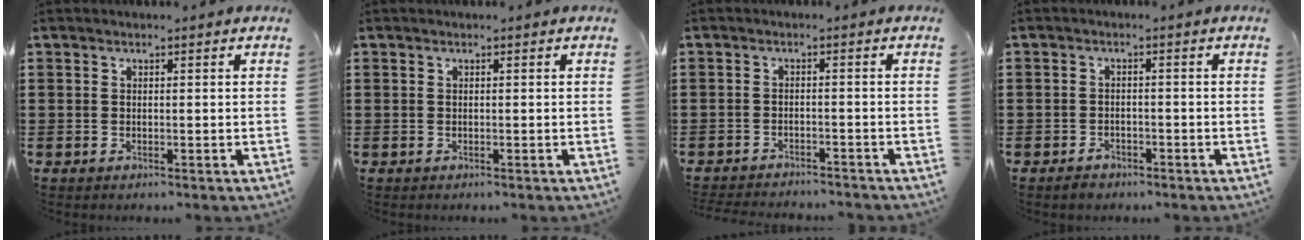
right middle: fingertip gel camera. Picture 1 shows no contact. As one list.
[{"total": 0.0}, {"total": 2.3, "force": [-2.3, 0.1, 0.1], "torque": [-0.008, -0.002, -0.048]}, {"total": 1.6, "force": [-1.4, 0.8, 0.2], "torque": [-0.008, 0.001, -0.031]}]